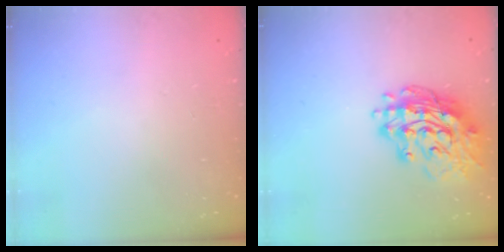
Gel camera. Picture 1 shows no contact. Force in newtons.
{"total": 18.5, "press": 18.4, "slide": 2.1}